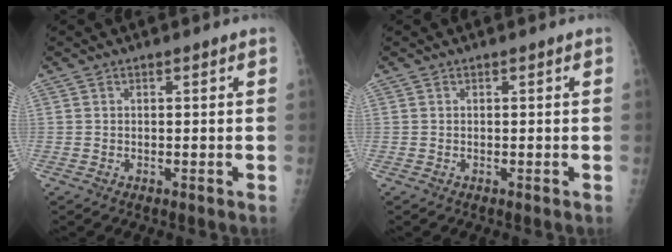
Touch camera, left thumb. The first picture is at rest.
{"total": 0.0}